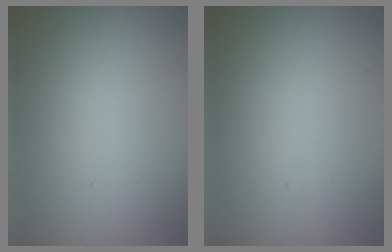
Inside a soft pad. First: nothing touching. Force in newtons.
{"total": 0.0}